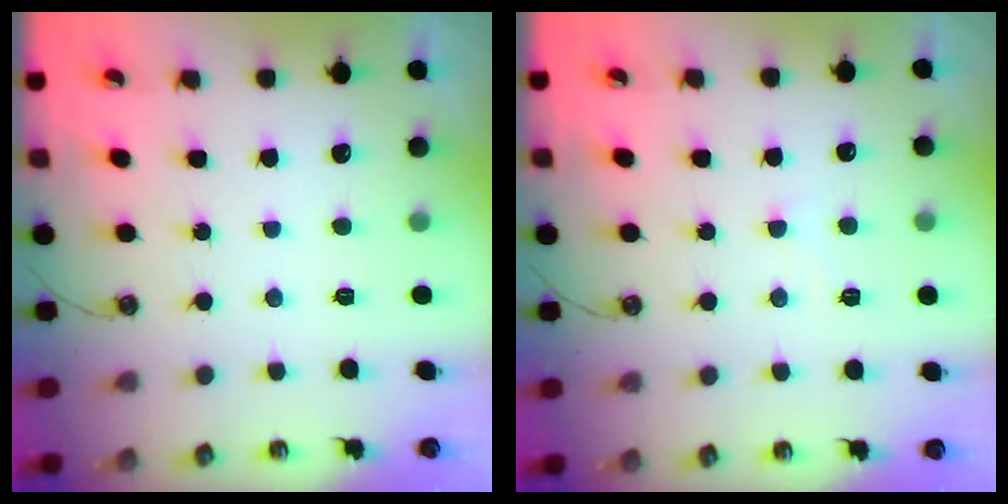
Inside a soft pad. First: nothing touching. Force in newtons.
{"total": 1.0, "press": 0.9, "slide": 0.4}